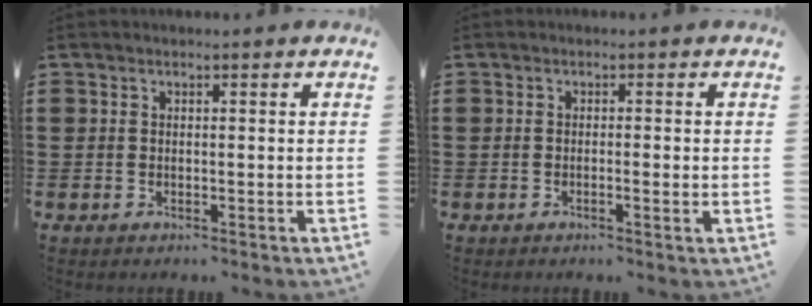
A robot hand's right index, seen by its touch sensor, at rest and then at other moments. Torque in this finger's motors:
{"motor_torque": [-0.36, 0.50, -0.01, -0.01]}